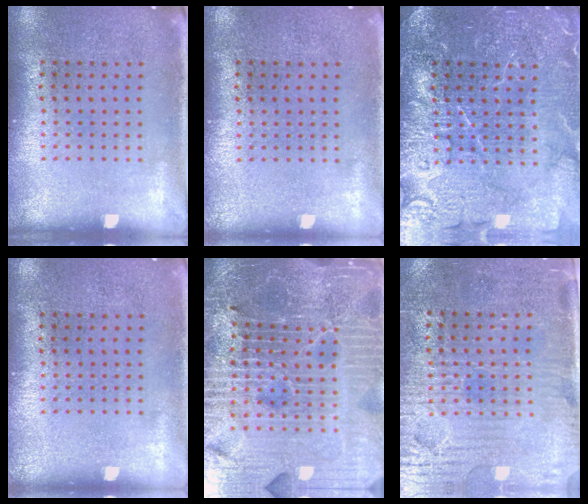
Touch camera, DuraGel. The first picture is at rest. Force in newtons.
{"total": 0.0}
{"total": 4.9, "press": 4.9, "slide": 0.7}
{"total": 0.0}
{"total": 6.5, "press": 5.8, "slide": 3.0}
{"total": 3.9, "press": 3.5, "slide": 1.7}